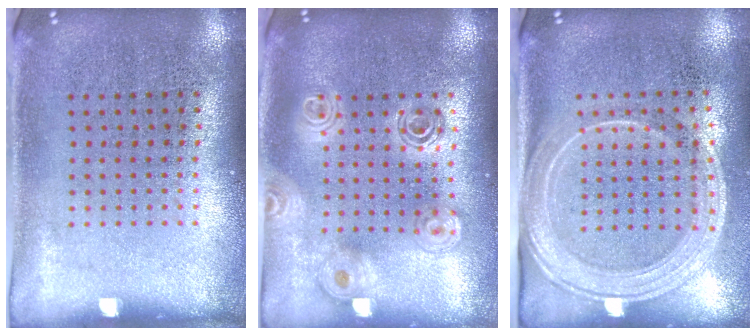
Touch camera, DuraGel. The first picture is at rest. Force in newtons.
{"total": 1.8, "press": 1.6, "slide": 0.9}
{"total": 2.1, "press": 1.8, "slide": 1.1}